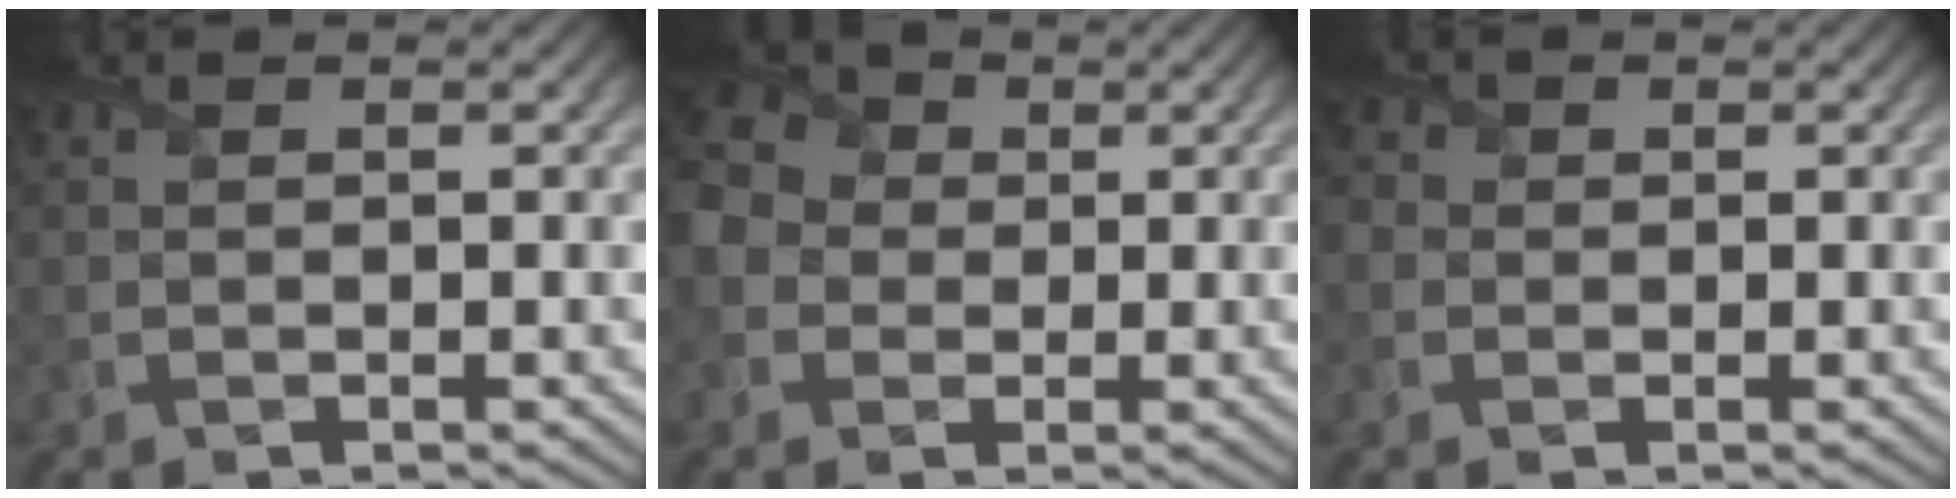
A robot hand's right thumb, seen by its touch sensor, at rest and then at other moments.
{"total": 7.0, "force": [-0.3, 6.1, 3.4], "torque": [-0.107, 0.003, -0.017]}
{"total": 2.1, "force": [0.1, 2.0, 0.7], "torque": [-0.026, 0.004, -0.006]}